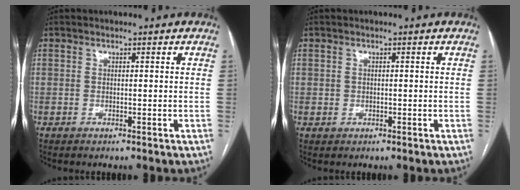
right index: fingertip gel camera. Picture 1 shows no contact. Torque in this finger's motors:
{"motor_torque": [-0.08, -0.07, -0.01, -0.01]}